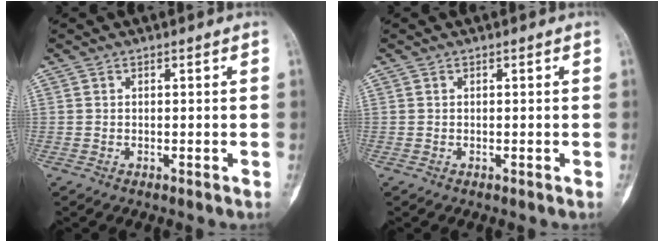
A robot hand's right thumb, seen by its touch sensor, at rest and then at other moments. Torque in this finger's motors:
{"motor_torque": [0.00, 0.00, 0.12, -0.06, 0.03]}